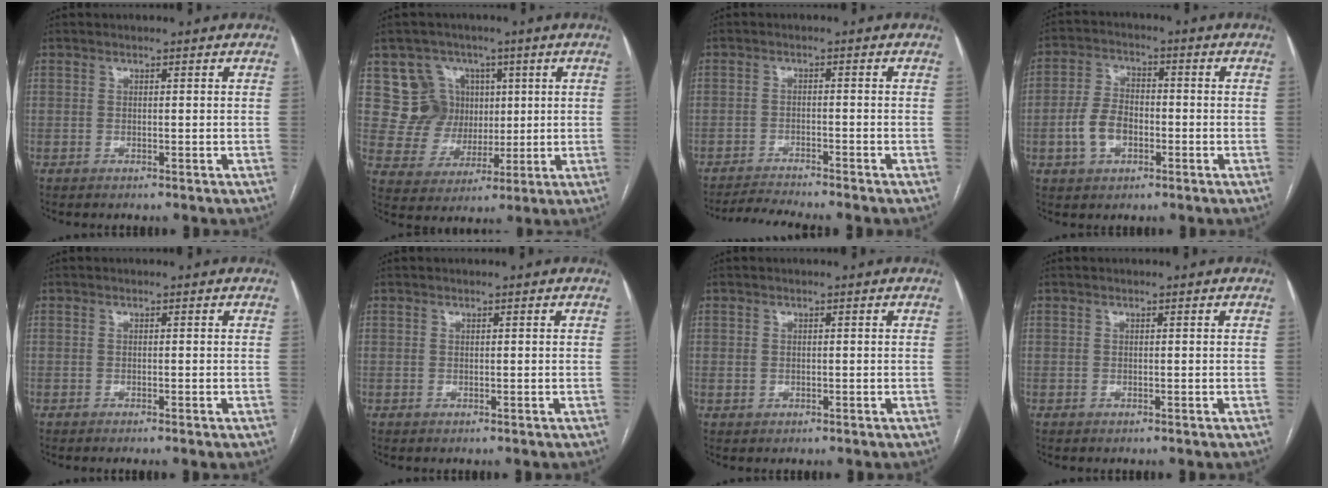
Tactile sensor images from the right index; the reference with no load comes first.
{"total": 10.0, "force": [3.8, 9.2, 1.2], "torque": [-0.023, 0.040, 0.077]}
{"total": 5.2, "force": [-4.8, -1.4, 1.2], "torque": [-0.022, -0.018, -0.081]}
{"total": 6.7, "force": [-2.0, 4.3, 4.8], "torque": [-0.107, 0.015, -0.036]}
{"total": 0.9, "force": [-0.6, -0.2, 0.7], "torque": [-0.012, -0.001, -0.010]}
{"total": 0.0}
{"total": 0.7, "force": [-0.1, 0.6, 0.3], "torque": [-0.005, 0.000, 0.001]}
{"total": 0.0}